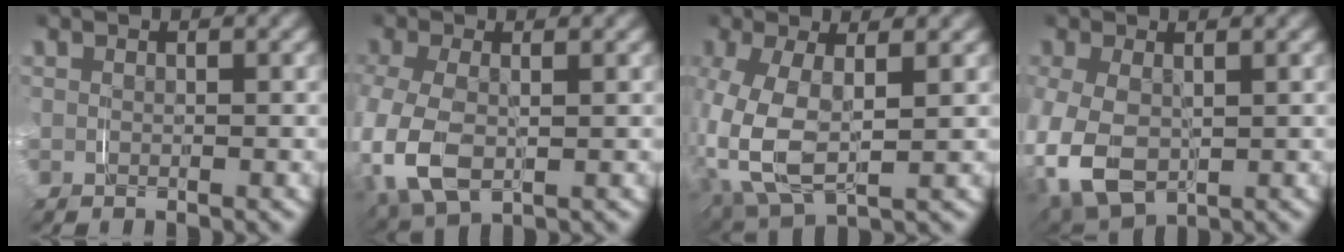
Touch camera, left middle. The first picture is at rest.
{"total": 7.1, "force": [-1.9, 5.0, 4.7], "torque": [-0.143, -0.030, -0.017]}
{"total": 8.9, "force": [-0.8, 5.7, 6.8], "torque": [-0.186, -0.030, 0.004]}
{"total": 7.4, "force": [-2.0, 5.7, 4.2], "torque": [-0.139, -0.042, -0.016]}